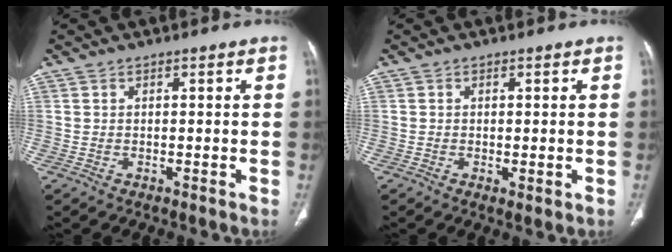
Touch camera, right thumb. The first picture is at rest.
{"total": 1.5, "force": [-0.3, 0.5, 1.4], "torque": [-0.028, -0.006, -0.003]}